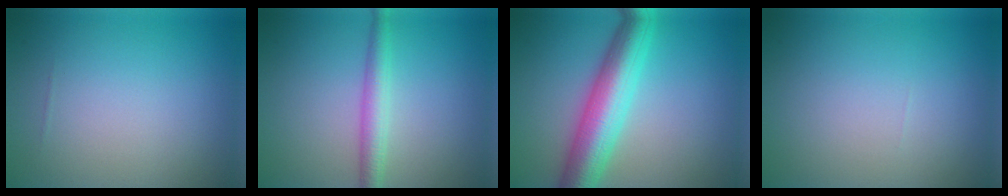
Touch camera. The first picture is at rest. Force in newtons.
{"total": 2.8, "press": 2.8, "slide": 0.0}
{"total": 7.7, "press": 7.7, "slide": 0.1}
{"total": 0.0}